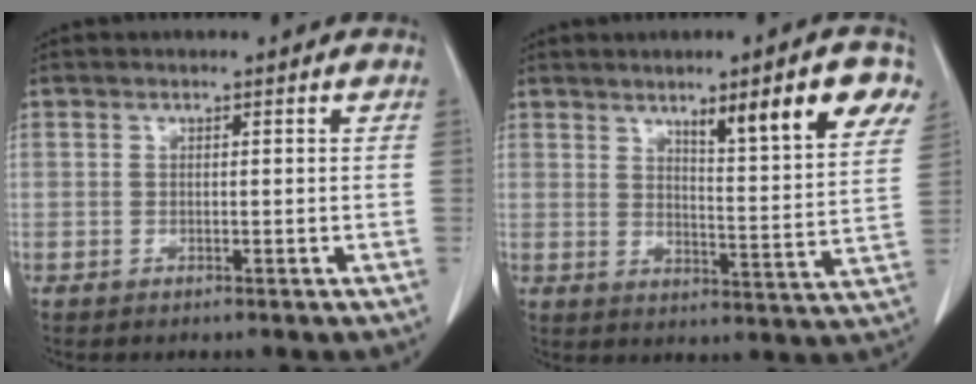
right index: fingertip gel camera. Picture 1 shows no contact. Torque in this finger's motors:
{"motor_torque": [1.11, 1.03, 0.22, 0.06]}